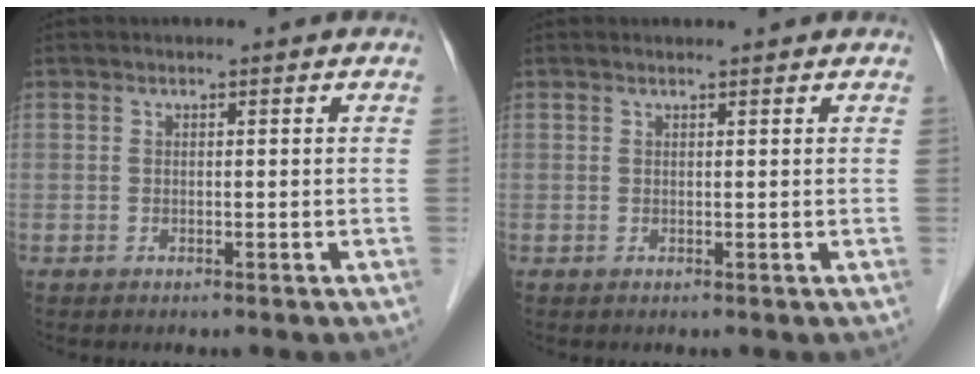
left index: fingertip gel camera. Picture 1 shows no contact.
{"total": 1.4, "force": [1.4, 0.0, 0.3], "torque": [-0.012, 0.011, 0.020]}